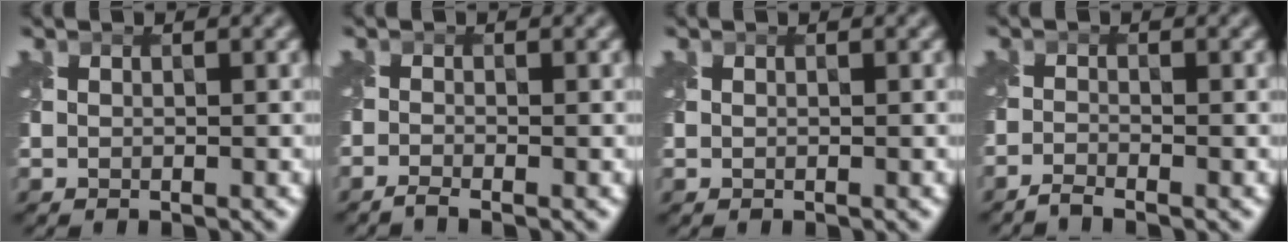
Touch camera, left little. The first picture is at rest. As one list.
[{"total": 1.3, "force": [-1.1, 0.1, 0.7], "torque": [-0.012, -0.010, -0.034]}, {"total": 0.0}, {"total": 1.5, "force": [-1.4, 0.0, 0.6], "torque": [-0.010, -0.007, -0.041]}]